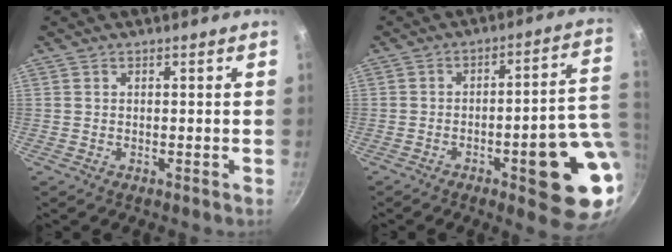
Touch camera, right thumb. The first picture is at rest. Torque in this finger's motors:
{"motor_torque": [2.87, 2.14, 2.11, -0.66, 0.39]}